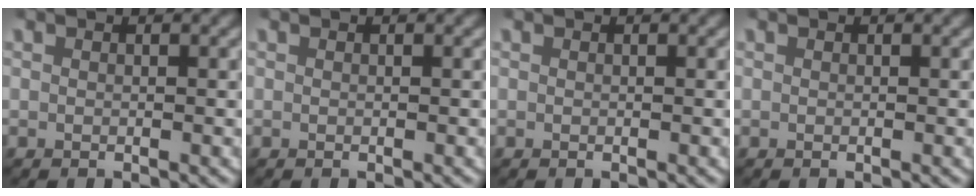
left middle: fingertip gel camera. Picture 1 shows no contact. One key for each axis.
{"total": 0.0}
{"total": 0.0}
{"total": 0.0}